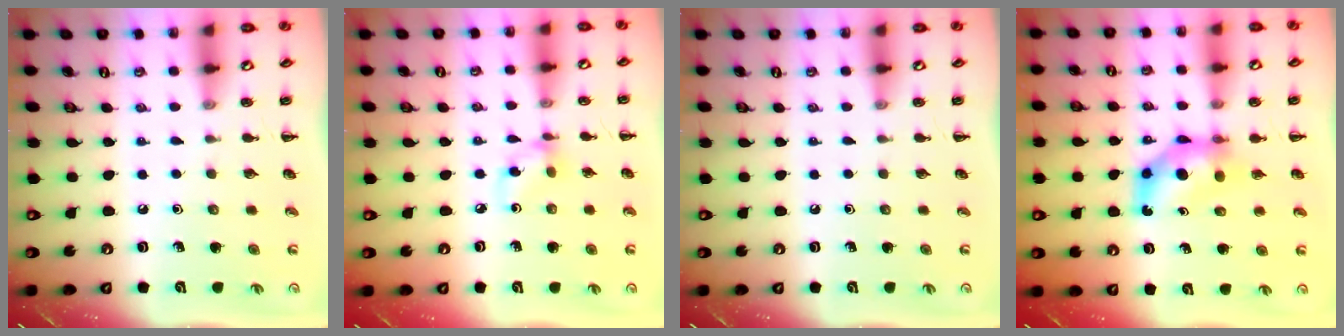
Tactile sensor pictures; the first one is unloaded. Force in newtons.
{"total": 4.8, "press": 4.8, "slide": 0.2}
{"total": 0.0}
{"total": 7.2, "press": 7.1, "slide": 0.8}